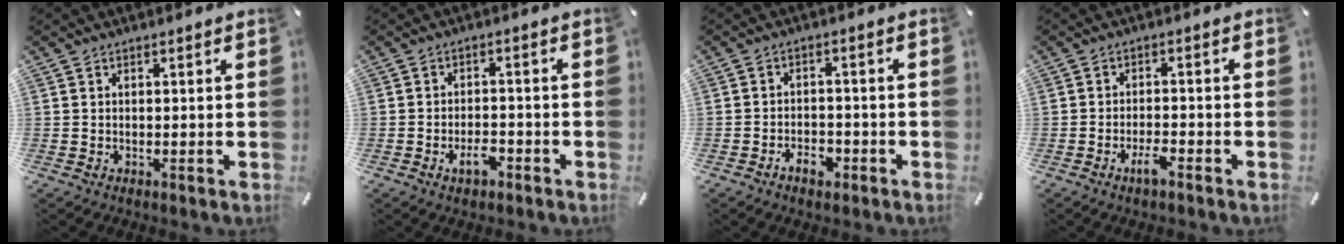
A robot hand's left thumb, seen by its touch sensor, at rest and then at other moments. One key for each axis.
{"total": 4.6, "fx": -2.5, "fy": 2.3, "fz": 3.1, "tx": -0.054, "ty": 0.010, "tz": -0.044}
{"total": 4.8, "fx": -3.0, "fy": 2.8, "fz": 2.4, "tx": -0.043, "ty": 0.014, "tz": -0.054}
{"total": 3.9, "fx": -2.6, "fy": 1.0, "fz": 2.8, "tx": -0.049, "ty": 0.010, "tz": -0.048}